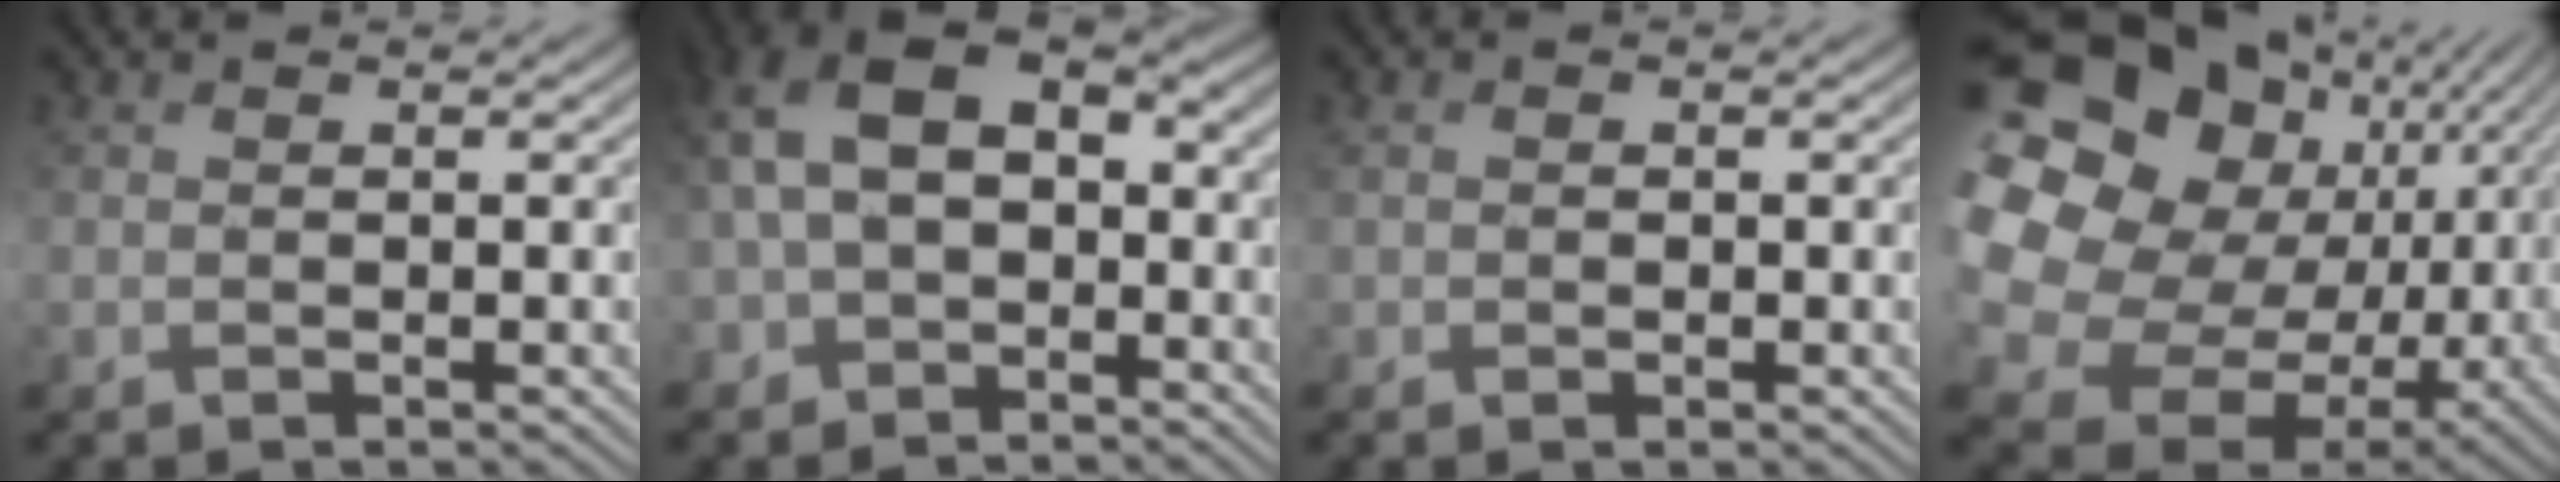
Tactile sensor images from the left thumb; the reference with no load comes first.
{"total": 10.9, "force": [-1.4, 7.7, 7.5], "torque": [-0.173, -0.004, -0.033]}
{"total": 1.5, "force": [0.0, 1.3, 0.7], "torque": [-0.016, -0.002, 0.001]}
{"total": 20.8, "force": [1.7, 16.6, 12.4], "torque": [-0.314, -0.028, 0.069]}